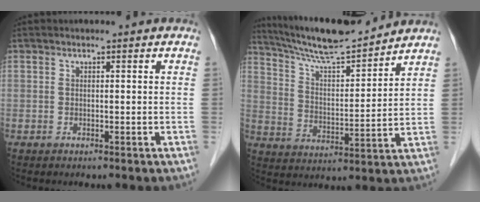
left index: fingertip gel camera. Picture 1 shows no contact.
{"total": 13.6, "force": [12.8, 0.6, 4.5], "torque": [-0.089, 0.007, 0.221]}